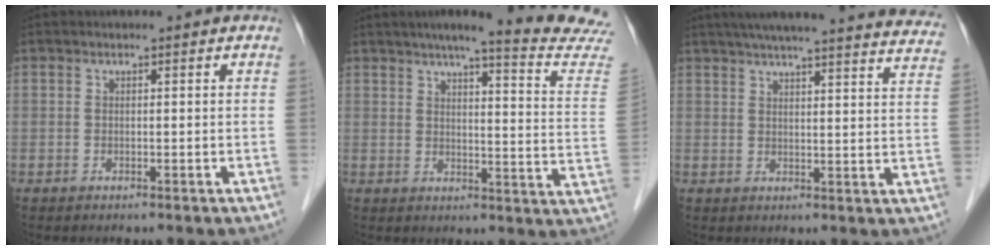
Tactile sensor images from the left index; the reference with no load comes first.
{"total": 18.5, "force": [16.6, -0.9, 8.0], "torque": [-0.105, -0.077, 0.185]}
{"total": 29.2, "force": [26.5, 2.2, 11.9], "torque": [-0.181, -0.041, 0.312]}